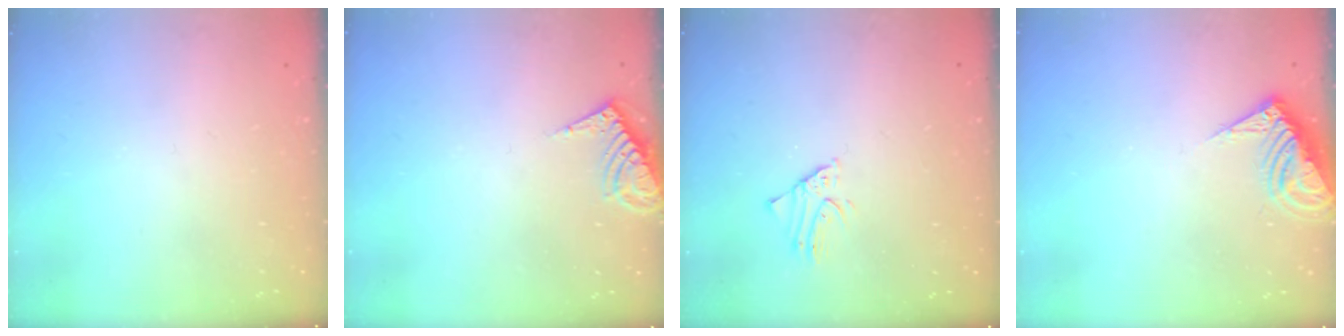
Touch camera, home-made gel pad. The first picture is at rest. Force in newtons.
{"total": 7.4, "press": 7.4, "slide": 0.4}
{"total": 1.6, "press": 1.6, "slide": 0.1}
{"total": 8.5, "press": 8.5, "slide": 0.5}